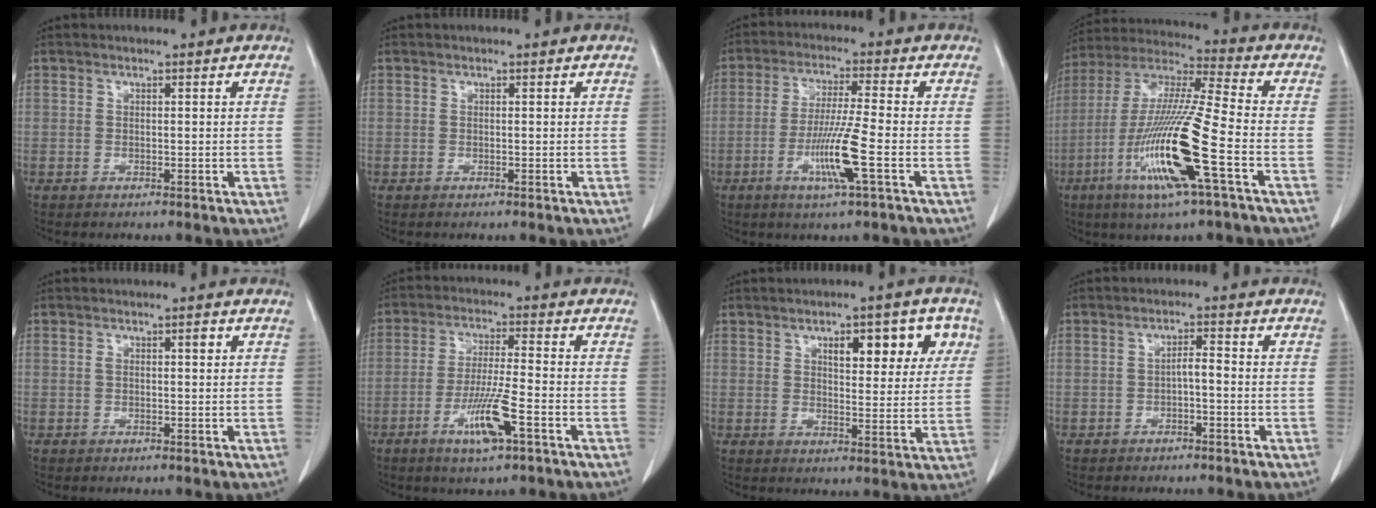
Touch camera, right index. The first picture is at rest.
{"total": 0.0}
{"total": 8.8, "force": [-3.0, -0.7, 8.2], "torque": [-0.159, -0.014, -0.057]}
{"total": 18.2, "force": [-6.6, 0.2, 16.9], "torque": [-0.356, -0.024, -0.130]}
{"total": 1.8, "force": [0.6, 0.7, 1.6], "torque": [-0.029, 0.010, 0.011]}
{"total": 8.4, "force": [-3.8, 0.4, 7.5], "torque": [-0.145, -0.012, -0.068]}
{"total": 9.9, "force": [4.4, 3.6, 8.1], "torque": [-0.099, 0.014, 0.062]}
{"total": 2.1, "force": [-0.6, 0.5, 2.0], "torque": [-0.032, 0.005, -0.010]}